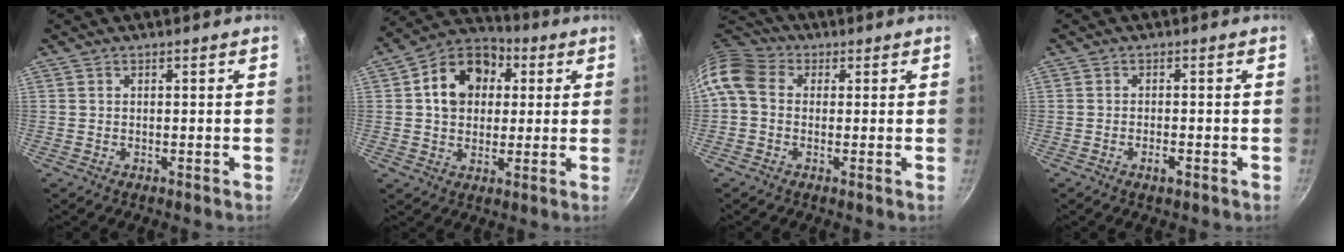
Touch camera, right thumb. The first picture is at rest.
{"total": 13.7, "force": [2.9, 10.8, 7.8], "torque": [-0.101, 0.021, 0.032]}
{"total": 9.2, "force": [0.7, 7.4, 5.5], "torque": [-0.104, 0.023, -0.006]}
{"total": 2.1, "force": [-1.0, 0.7, 1.6], "torque": [-0.031, 0.006, -0.019]}